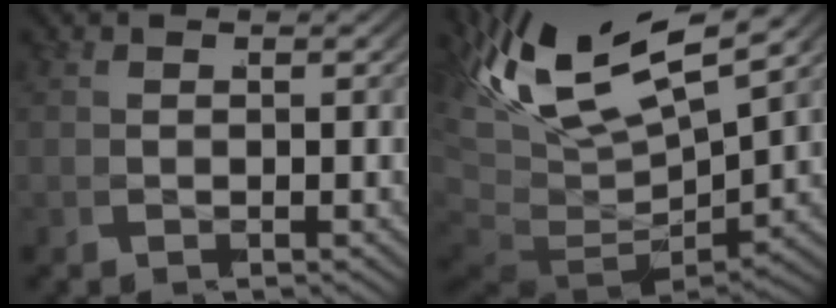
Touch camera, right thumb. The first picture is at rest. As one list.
[{"total": 10.9, "force": [-0.7, 6.8, 8.5], "torque": [-0.167, -0.033, 0.001]}]